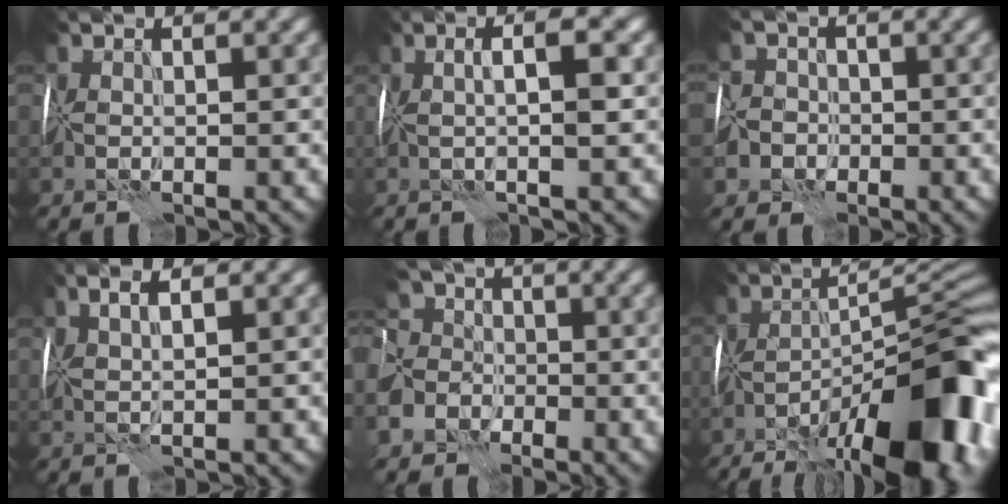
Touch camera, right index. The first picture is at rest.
{"total": 3.5, "force": [0.4, 0.4, 3.5], "torque": [-0.047, 0.005, -0.004]}
{"total": 6.5, "force": [-3.4, 5.3, 1.5], "torque": [-0.017, -0.014, -0.087]}
{"total": 2.7, "force": [1.3, 0.5, 2.3], "torque": [-0.034, 0.005, 0.010]}
{"total": 10.2, "force": [-5.5, 7.8, 3.7], "torque": [-0.081, -0.026, -0.115]}
{"total": 16.8, "force": [-8.5, 5.2, 13.5], "torque": [-0.175, -0.005, -0.135]}